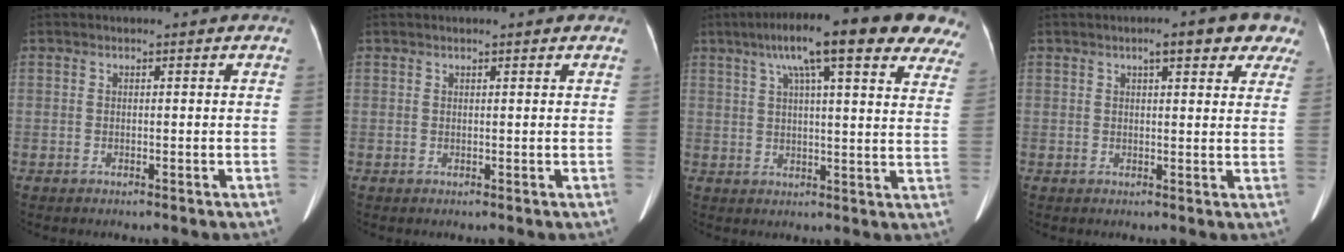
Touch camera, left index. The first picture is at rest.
{"total": 1.7, "force": [1.4, 0.2, 1.0], "torque": [-0.012, 0.017, 0.019]}
{"total": 21.3, "force": [14.4, 3.7, 15.2], "torque": [-0.228, 0.047, 0.177]}
{"total": 8.1, "force": [5.4, 2.2, 5.6], "torque": [-0.053, 0.016, 0.054]}